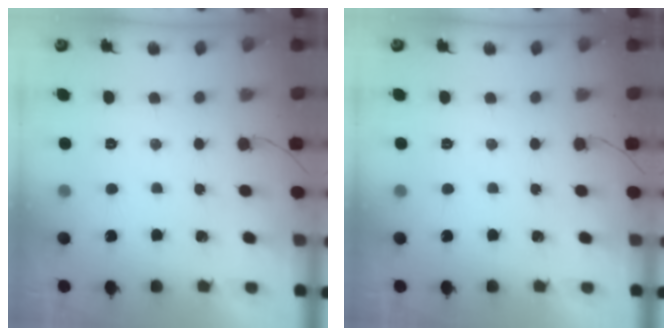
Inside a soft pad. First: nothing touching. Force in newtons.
{"total": 0.0}